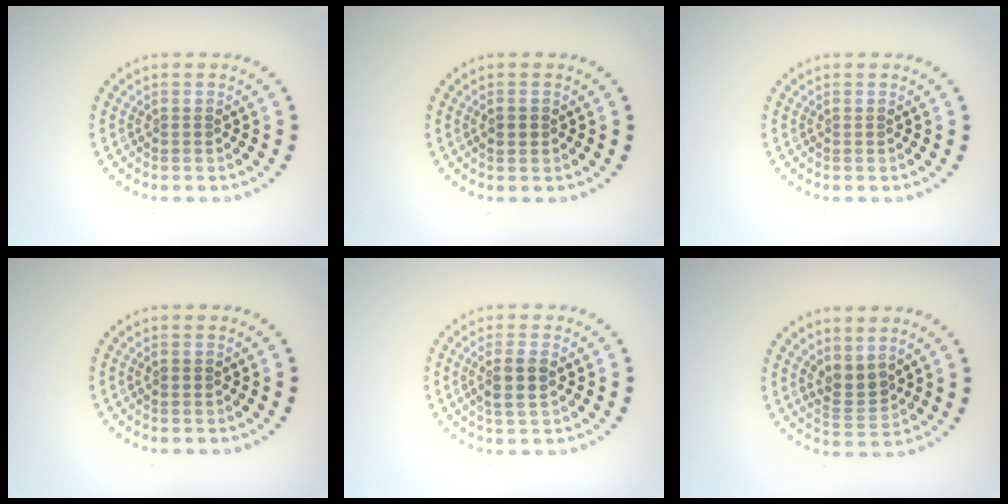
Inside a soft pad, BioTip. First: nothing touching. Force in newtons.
{"total": 0.9, "press": 0.9, "slide": 0.1}
{"total": 0.0}
{"total": 0.8, "press": 0.8, "slide": 0.1}
{"total": 2.6, "press": 2.4, "slide": 0.8}
{"total": 2.5, "press": 2.2, "slide": 1.1}